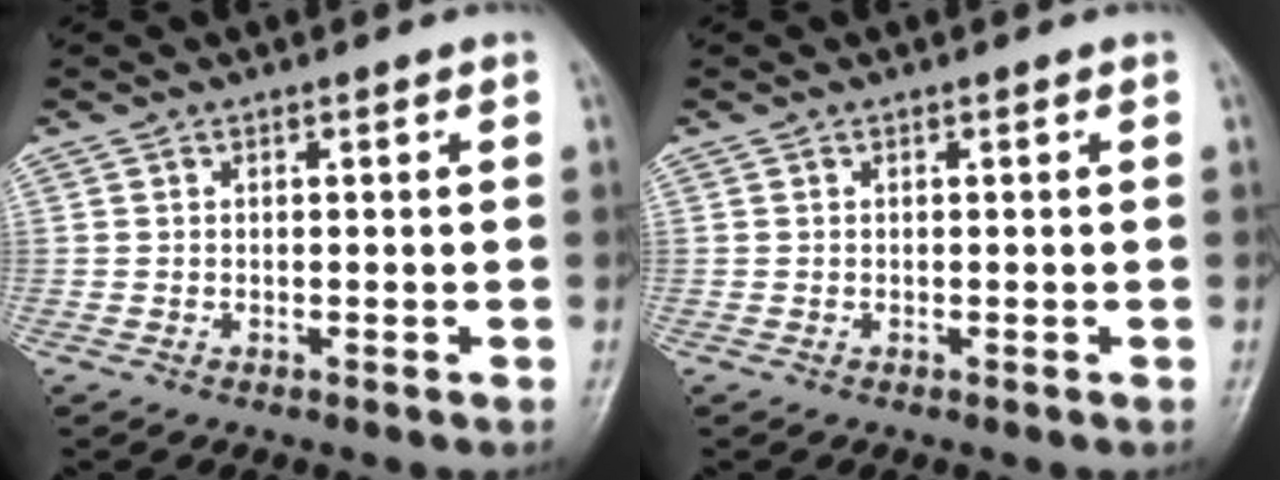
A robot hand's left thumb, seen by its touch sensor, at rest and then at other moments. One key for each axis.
{"total": 0.0}